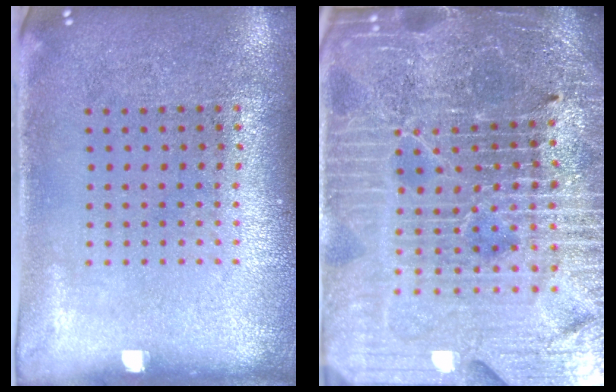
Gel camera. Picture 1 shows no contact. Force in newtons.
{"total": 6.2, "press": 5.6, "slide": 2.7}